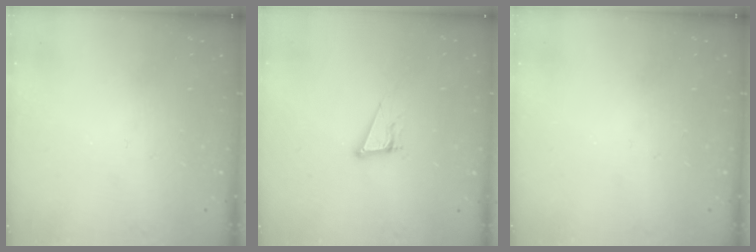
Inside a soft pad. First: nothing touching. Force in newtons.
{"total": 7.6, "press": 7.3, "slide": 2.3}
{"total": 0.0}